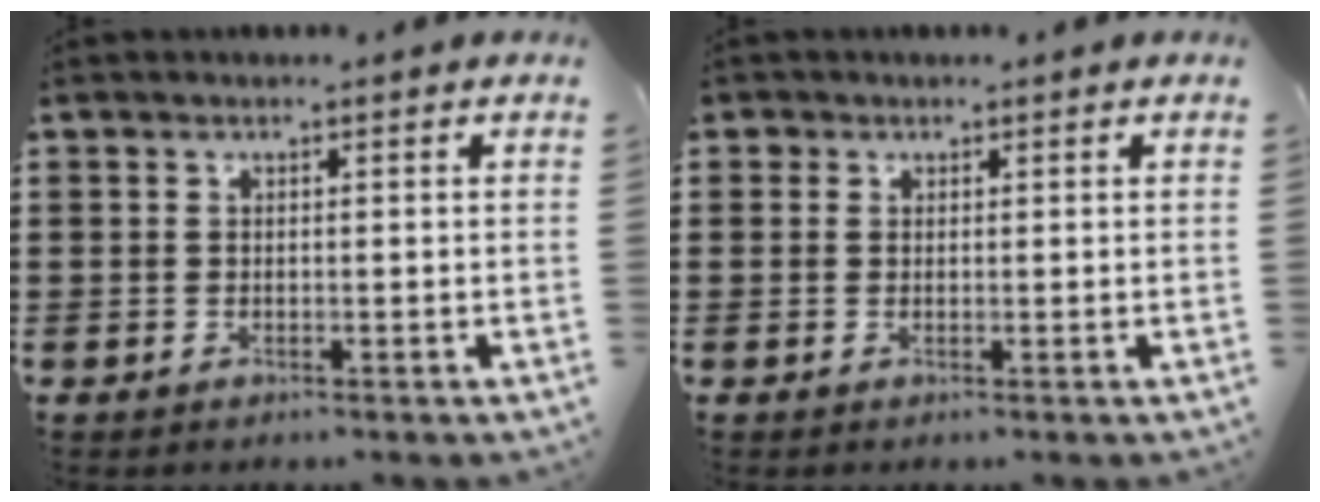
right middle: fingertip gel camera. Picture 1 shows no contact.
{"total": 0.9, "force": [0.5, 0.8, -0.1], "torque": [0.001, 0.006, 0.009]}